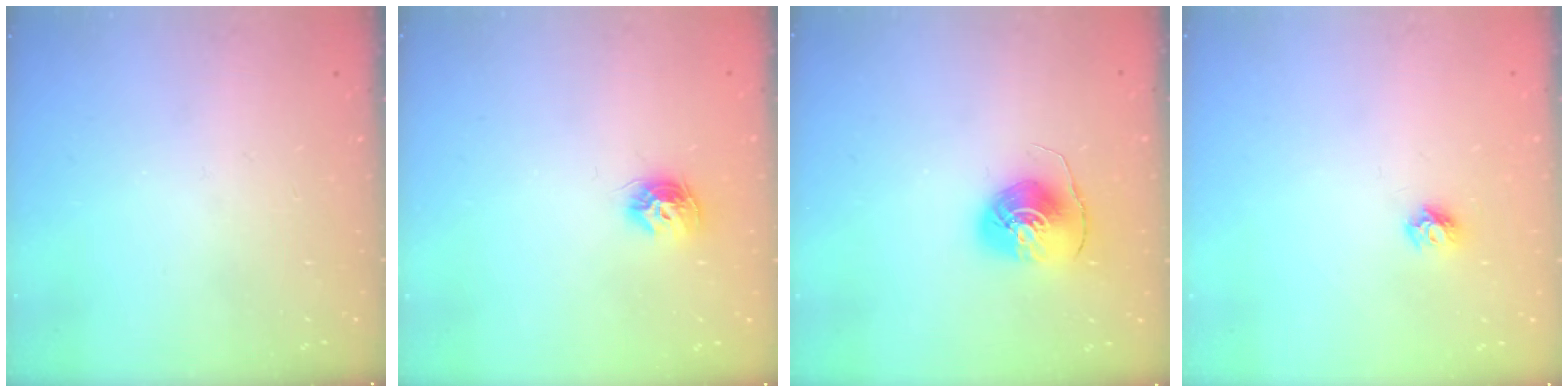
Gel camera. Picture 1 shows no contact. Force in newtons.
{"total": 8.3, "press": 8.3, "slide": 0.2}
{"total": 8.8, "press": 8.7, "slide": 0.7}
{"total": 5.5, "press": 5.5, "slide": 0.3}